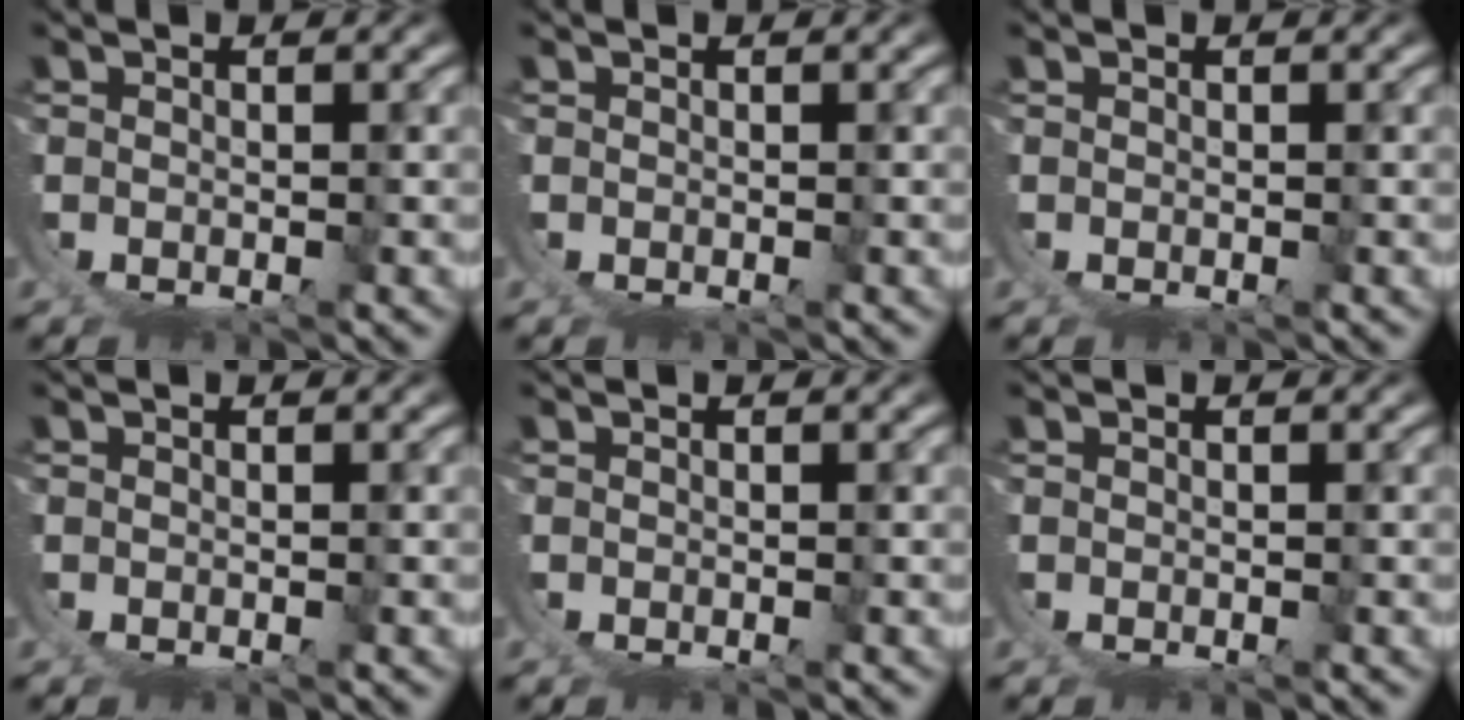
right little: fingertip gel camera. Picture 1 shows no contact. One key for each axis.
{"total": 0.0}
{"total": 0.0}
{"total": 0.0}
{"total": 0.0}
{"total": 0.0}